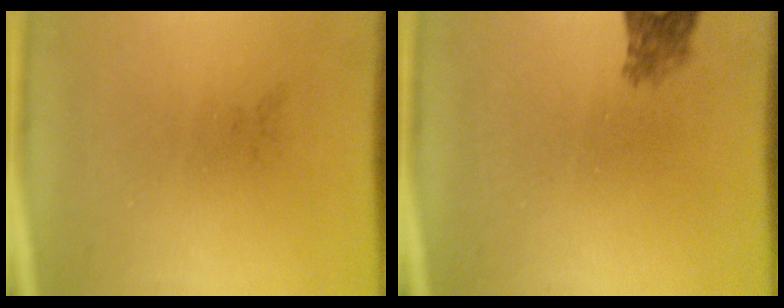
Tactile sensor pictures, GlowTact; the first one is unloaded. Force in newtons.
{"total": 2.5}